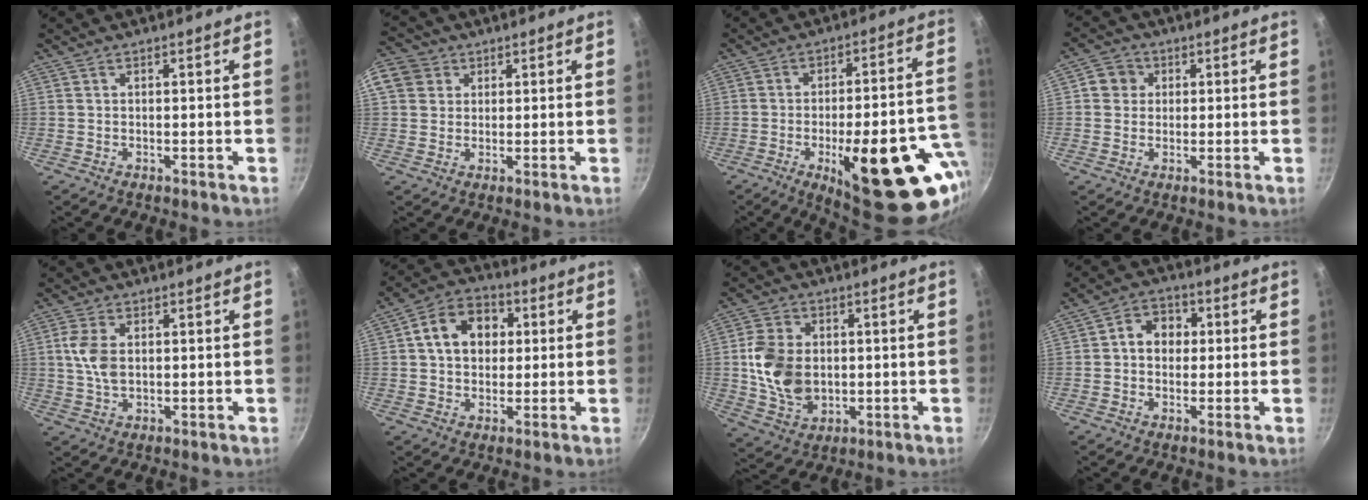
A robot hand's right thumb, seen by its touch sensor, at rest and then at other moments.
{"total": 9.3, "force": [3.0, 8.1, 3.5], "torque": [-0.065, 0.016, 0.047]}
{"total": 28.1, "force": [-9.4, 10.3, 24.3], "torque": [-0.271, 0.014, -0.117]}
{"total": 4.6, "force": [1.0, 4.3, 1.4], "torque": [0.006, 0.004, 0.006]}
{"total": 6.5, "force": [1.1, 4.0, 5.0], "torque": [-0.098, 0.003, 0.022]}
{"total": 11.5, "force": [2.4, 8.8, 6.9], "torque": [-0.086, 0.018, 0.026]}
{"total": 12.5, "force": [0.3, 9.3, 8.3], "torque": [-0.137, -0.005, 0.012]}
{"total": 6.7, "force": [0.7, 5.5, 3.7], "torque": [-0.026, 0.010, 0.001]}